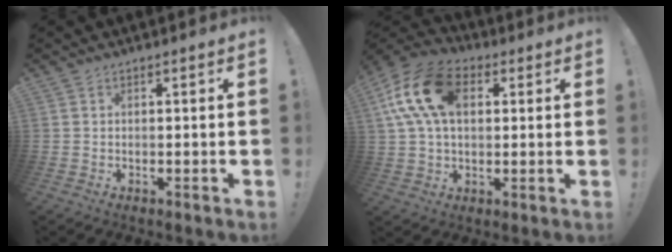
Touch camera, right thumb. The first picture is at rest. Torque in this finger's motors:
{"motor_torque": [0.39, 0.41, 0.96, -0.33, 0.24]}